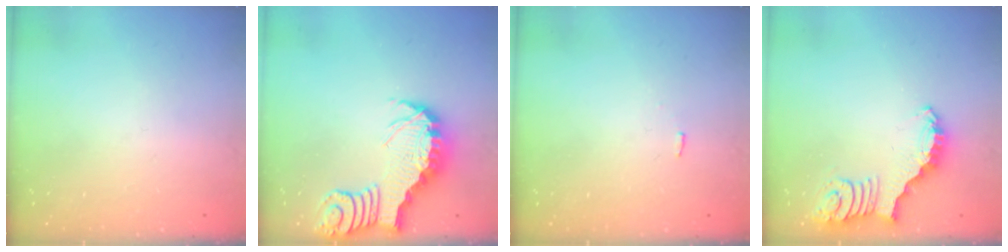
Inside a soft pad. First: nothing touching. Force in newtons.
{"total": 3.0, "press": 2.9, "slide": 0.6}
{"total": 4.0, "press": 4.0, "slide": 0.4}
{"total": 2.5, "press": 2.5, "slide": 0.5}